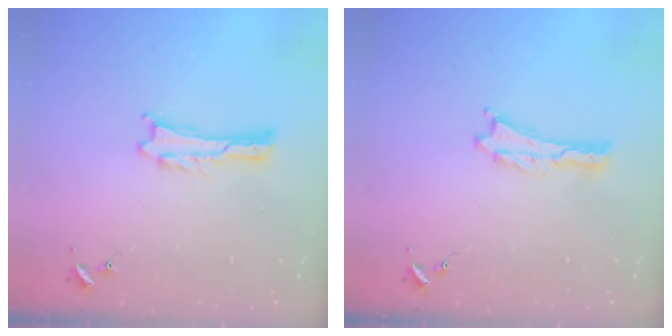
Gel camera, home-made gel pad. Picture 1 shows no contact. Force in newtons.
{"total": 0.0}